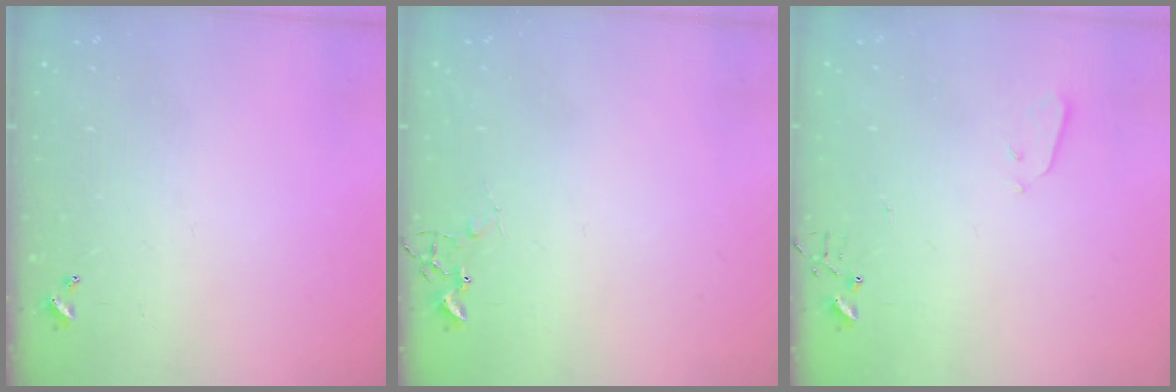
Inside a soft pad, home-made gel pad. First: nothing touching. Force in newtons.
{"total": 5.4, "press": 5.3, "slide": 0.8}
{"total": 2.1, "press": 2.1, "slide": 0.3}